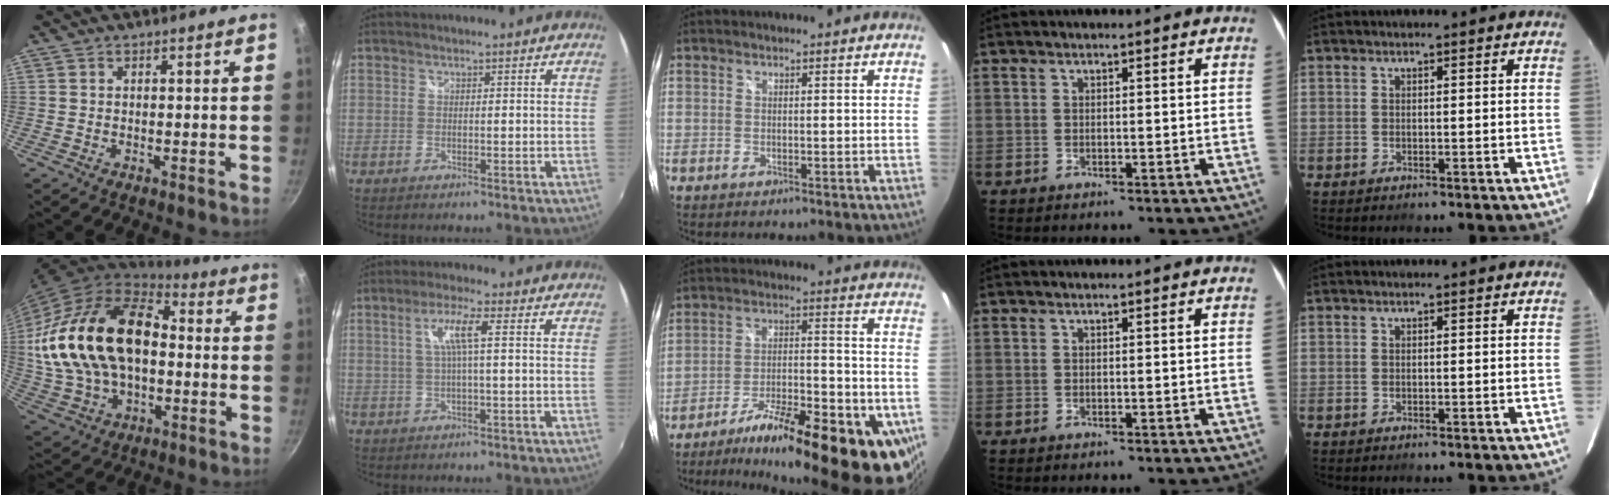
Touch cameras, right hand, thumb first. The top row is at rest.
{"thumb": {"total": 27.3, "force": [0.9, 17.6, 20.9], "torque": [-0.391, 0.038, 0.020]}, "index": {"total": 5.2, "force": [0.7, 0.1, 5.1], "torque": [-0.100, 0.003, 0.016]}, "middle": {"total": 26.4, "force": [-15.8, 7.1, 19.9], "torque": [-0.301, -0.033, -0.227]}}